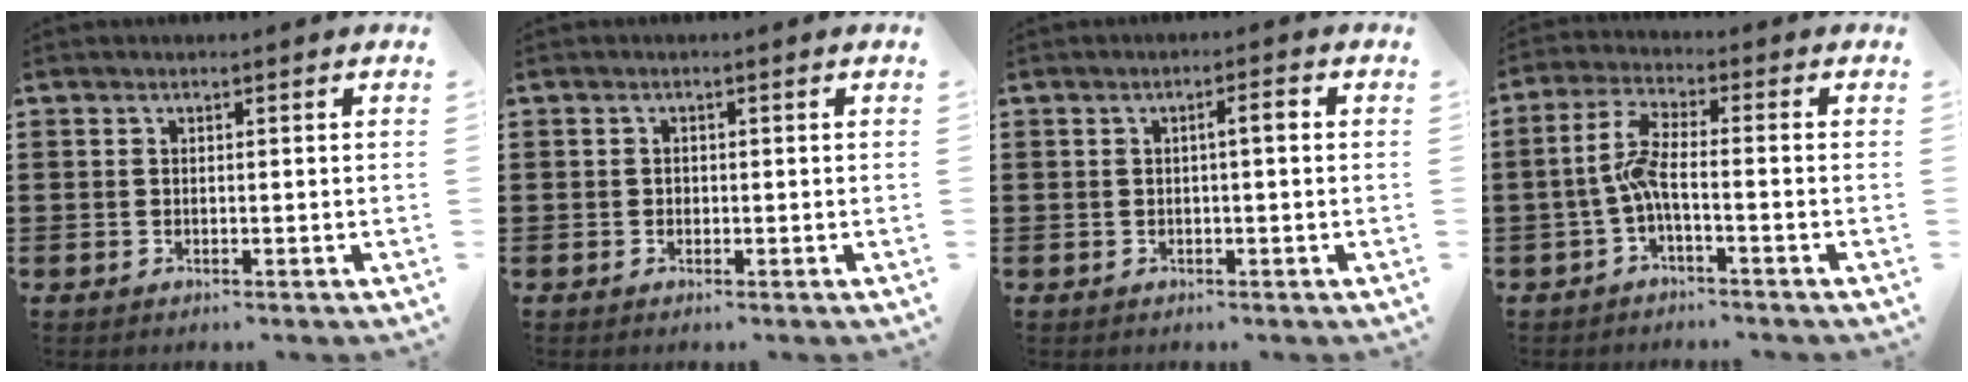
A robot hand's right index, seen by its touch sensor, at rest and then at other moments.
{"total": 0.6, "force": [-0.1, 0.6, 0.2], "torque": [-0.006, 0.003, -0.002]}
{"total": 2.0, "force": [0.1, 0.2, 1.9], "torque": [-0.035, 0.002, 0.000]}
{"total": 5.4, "force": [-1.8, 1.0, 5.0], "torque": [-0.113, -0.003, -0.040]}